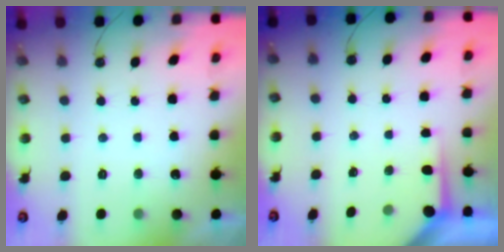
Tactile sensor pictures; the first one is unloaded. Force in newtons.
{"total": 3.5, "press": 3.5, "slide": 0.3}